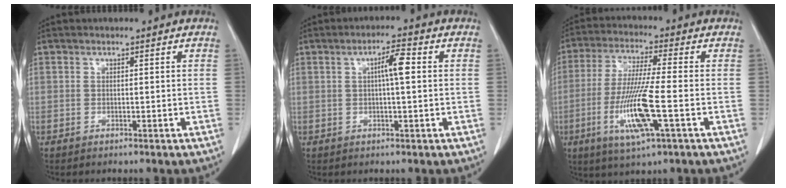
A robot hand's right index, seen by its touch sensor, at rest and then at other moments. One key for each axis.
{"total": 4.2, "fx": 0.7, "fy": 0.5, "fz": 4.1, "tx": -0.069, "ty": 0.008, "tz": 0.010}
{"total": 11.8, "fx": -3.6, "fy": 0.3, "fz": 11.3, "tx": -0.232, "ty": -0.019, "tz": -0.071}